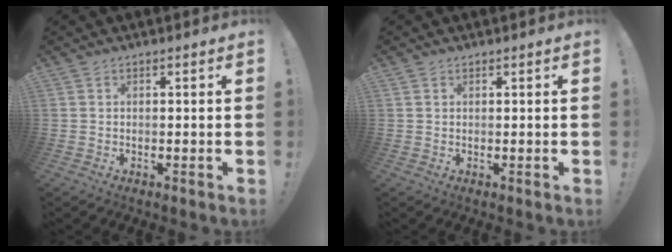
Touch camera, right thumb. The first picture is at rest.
{"total": 0.7, "force": [0.6, 0.5, 0.1], "torque": [0.004, -0.003, 0.010]}